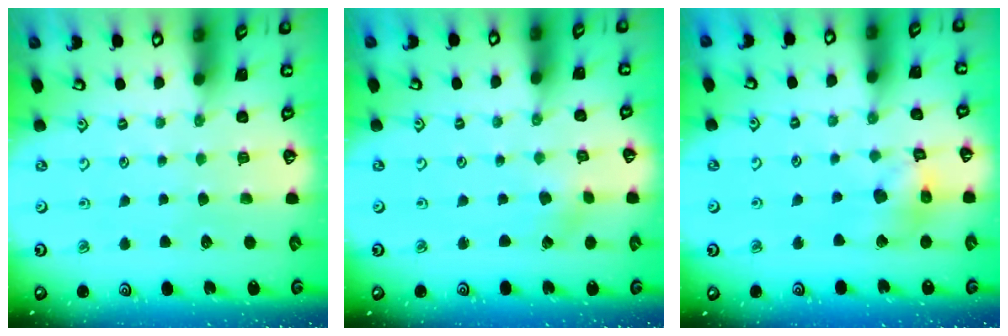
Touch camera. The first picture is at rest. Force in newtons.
{"total": 0.0}
{"total": 12.0, "press": 11.9, "slide": 1.6}